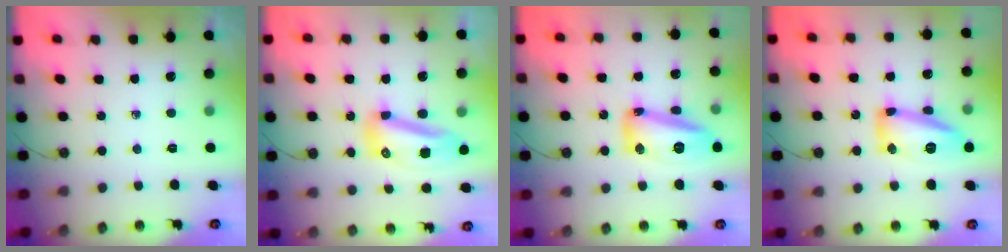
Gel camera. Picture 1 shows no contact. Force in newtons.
{"total": 12.4, "press": 12.2, "slide": 1.9}
{"total": 15.0, "press": 14.8, "slide": 2.5}
{"total": 14.6, "press": 14.5, "slide": 0.7}